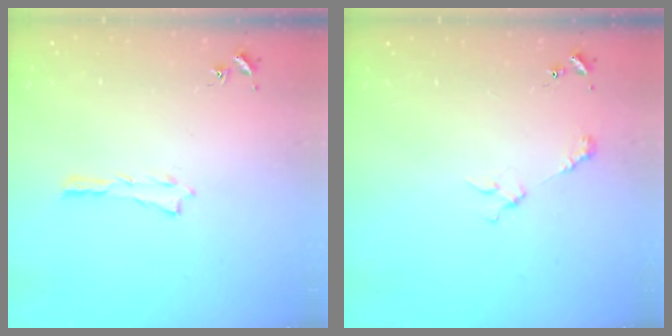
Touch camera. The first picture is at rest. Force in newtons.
{"total": 3.7, "press": 3.7, "slide": 0.4}